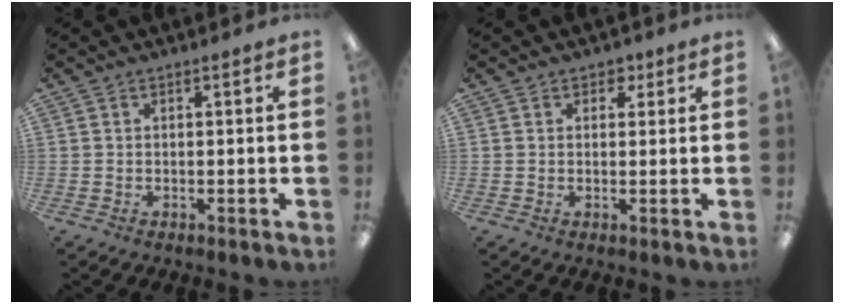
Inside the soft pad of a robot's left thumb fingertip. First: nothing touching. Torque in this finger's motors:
{"motor_torque": [-0.27, -0.13, -0.41, 0.09, -0.03]}